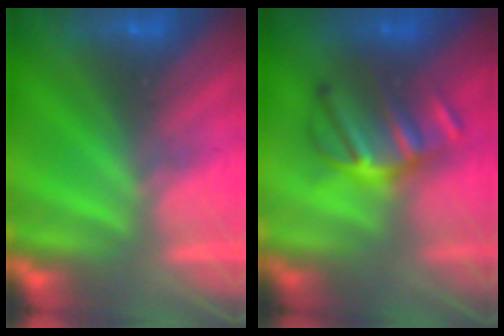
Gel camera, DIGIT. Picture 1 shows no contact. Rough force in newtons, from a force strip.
{"total": 2.9}